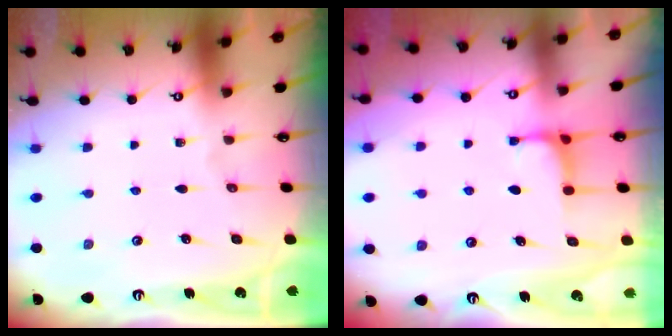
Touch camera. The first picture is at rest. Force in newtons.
{"total": 2.6, "press": 2.6, "slide": 0.2}